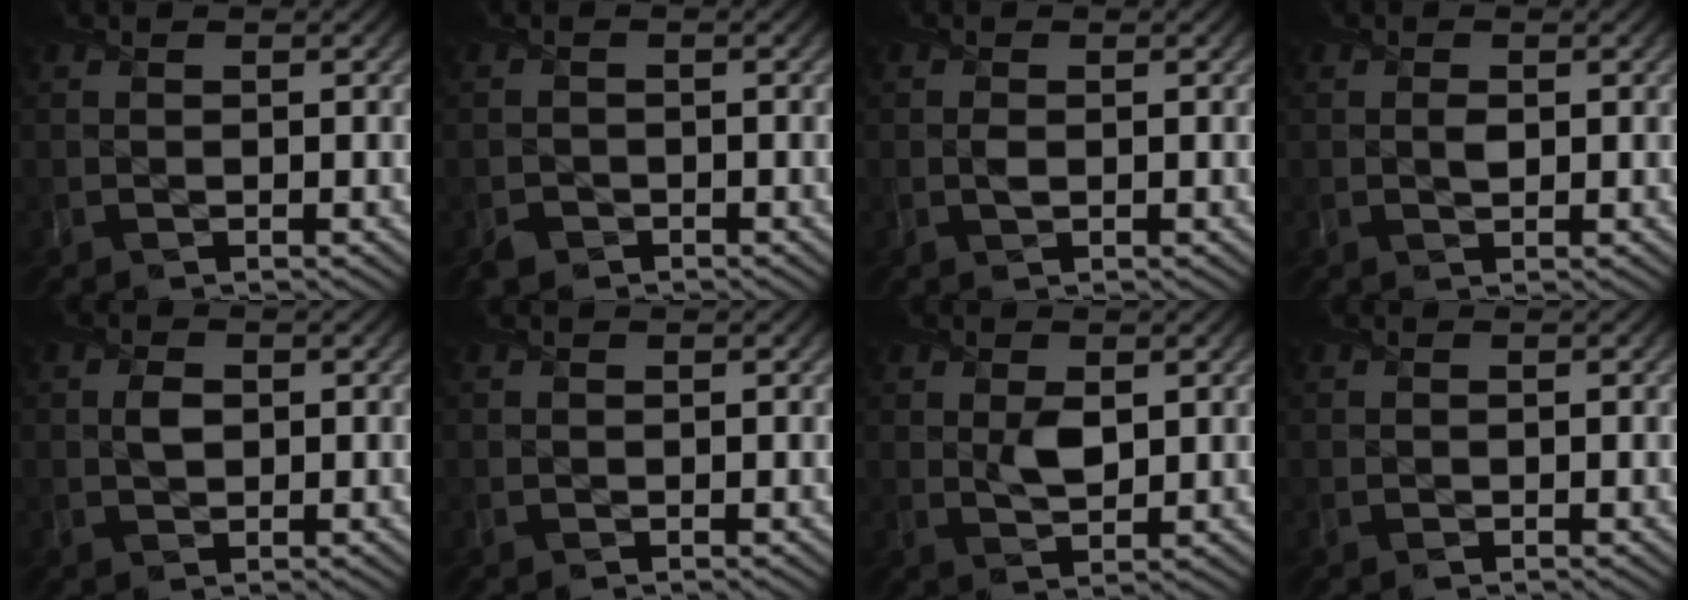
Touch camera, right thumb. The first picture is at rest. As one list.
[{"total": 1.6, "force": [-1.2, 1.0, 0.1], "torque": [0.001, -0.002, -0.027]}, {"total": 0.8, "force": [0.1, 0.5, 0.6], "torque": [-0.014, 0.001, 0.002]}, {"total": 1.1, "force": [0.1, 0.8, 0.8], "torque": [-0.013, -0.001, 0.002]}, {"total": 1.7, "force": [0.3, 1.2, 1.1], "torque": [-0.024, 0.001, 0.004]}, {"total": 0.0}, {"total": 3.0, "force": [0.8, 1.8, 2.3], "torque": [-0.050, -0.005, 0.019]}, {"total": 0.0}]